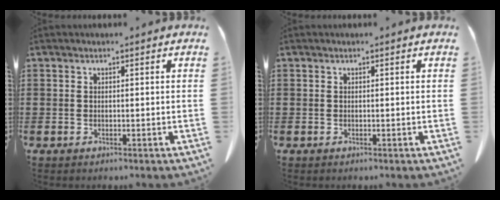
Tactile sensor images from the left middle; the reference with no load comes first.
{"total": 0.0}